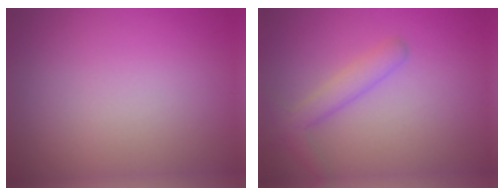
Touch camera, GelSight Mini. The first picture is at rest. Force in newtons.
{"total": 2.4, "press": 2.4, "slide": 0.1}